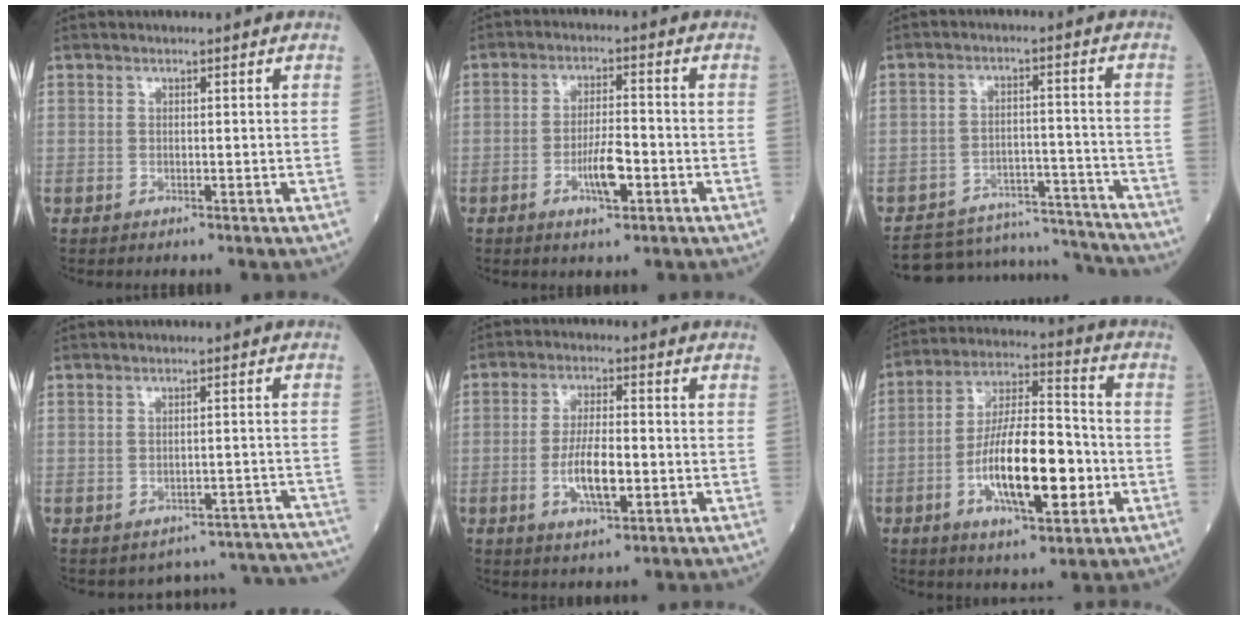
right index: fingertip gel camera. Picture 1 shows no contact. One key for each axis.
{"total": 6.2, "fx": -2.4, "fy": 1.7, "fz": 5.4, "tx": -0.106, "ty": 0.002, "tz": -0.039}
{"total": 15.7, "fx": -15.2, "fy": 3.4, "fz": 1.8, "tx": -0.028, "ty": 0.041, "tz": -0.209}
{"total": 15.5, "fx": -14.8, "fy": 3.7, "fz": 2.8, "tx": -0.011, "ty": 0.043, "tz": -0.166}
{"total": 8.0, "fx": -1.9, "fy": 2.6, "fz": 7.3, "tx": -0.146, "ty": 0.001, "tz": -0.031}
{"total": 16.6, "fx": -4.4, "fy": 5.1, "fz": 15.2, "tx": -0.286, "ty": 0.007, "tz": -0.073}